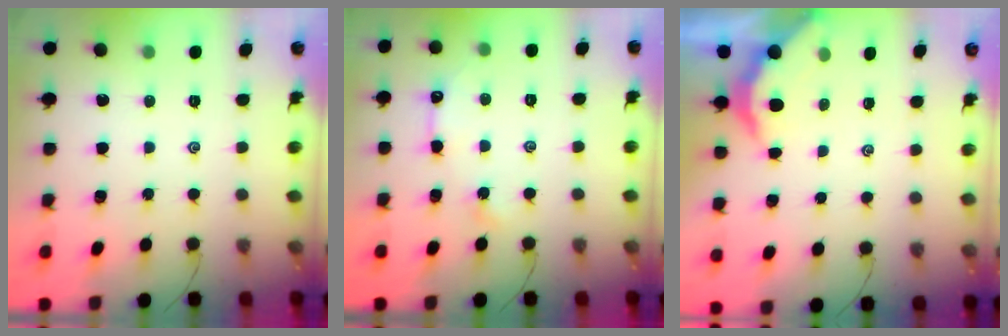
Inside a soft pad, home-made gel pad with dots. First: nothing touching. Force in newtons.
{"total": 4.8, "press": 4.8, "slide": 0.5}
{"total": 2.3, "press": 2.3, "slide": 0.2}